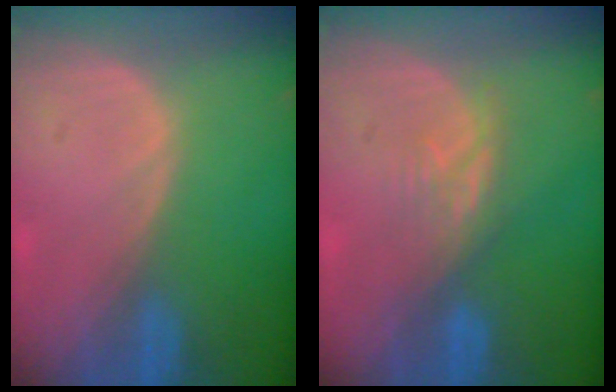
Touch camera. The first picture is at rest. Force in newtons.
{"total": 3.8, "press": 3.7, "slide": 0.5}